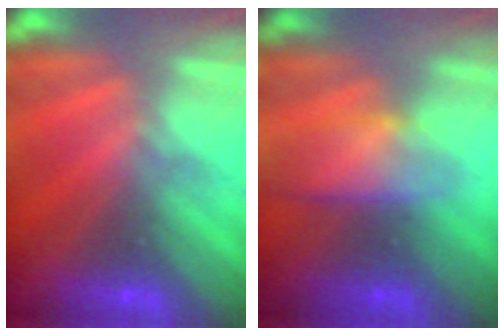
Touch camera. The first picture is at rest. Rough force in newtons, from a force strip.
{"total": 2.9}